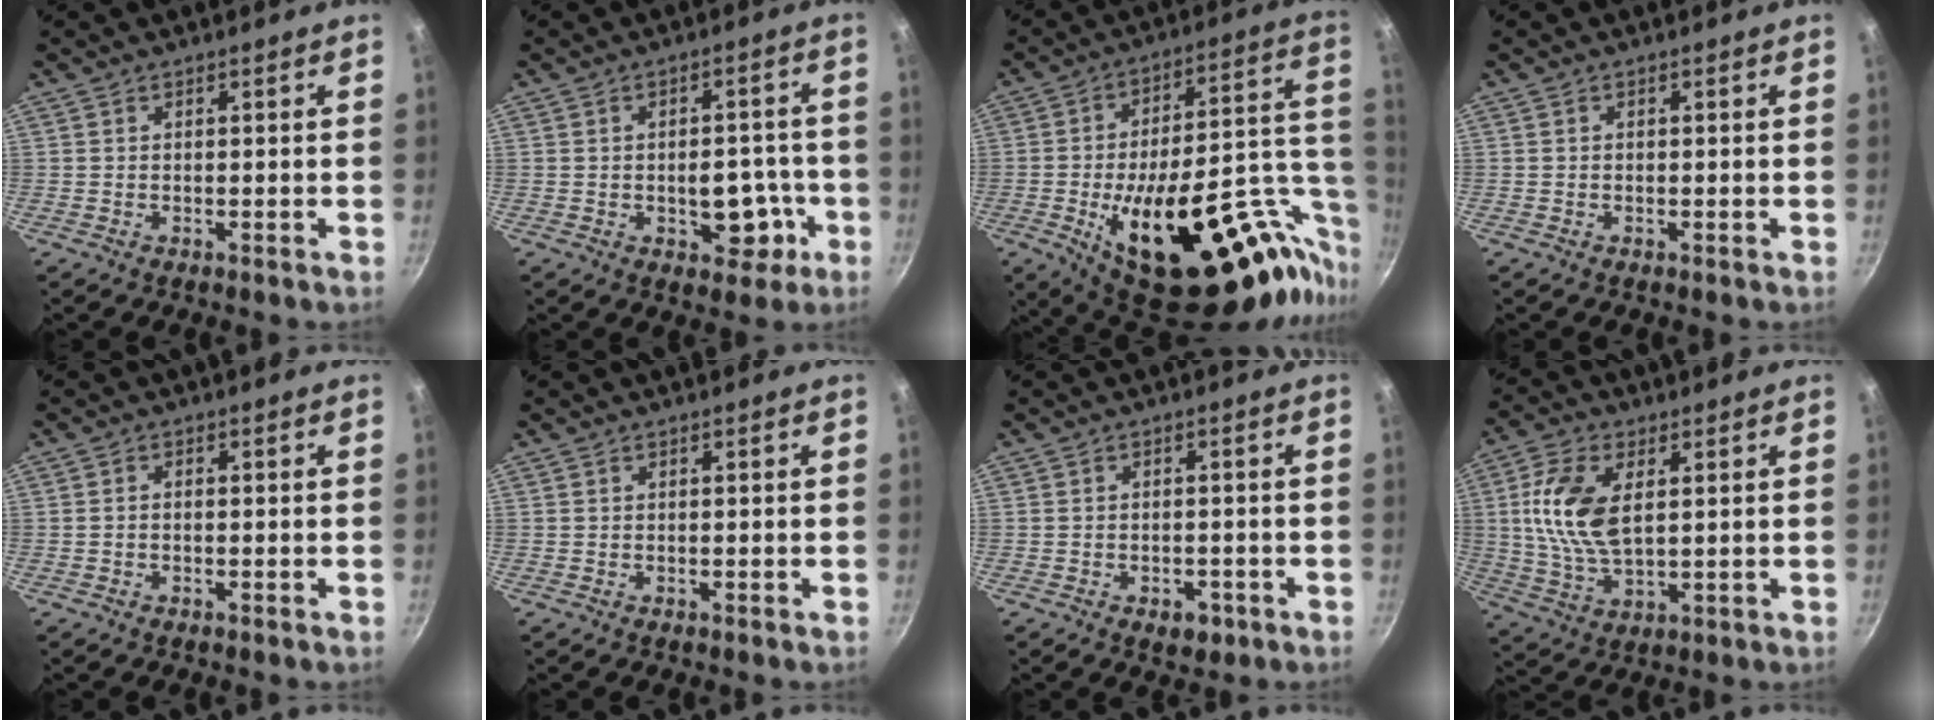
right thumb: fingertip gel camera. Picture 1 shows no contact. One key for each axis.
{"total": 8.4, "fx": -2.5, "fy": 5.1, "fz": 6.1, "tx": -0.046, "ty": 0.021, "tz": -0.024}
{"total": 36.9, "fx": -10.7, "fy": 16.5, "fz": 31.2, "tx": -0.392, "ty": 0.032, "tz": -0.145}
{"total": 0.0}
{"total": 0.9, "fx": -0.4, "fy": 0.6, "fz": 0.6, "tx": -0.012, "ty": 0.006, "tz": -0.007}
{"total": 0.0}
{"total": 3.7, "fx": -1.8, "fy": 2.4, "fz": 2.2, "tx": -0.020, "ty": 0.014, "tz": -0.015}
{"total": 12.4, "fx": 2.6, "fy": 6.6, "fz": 10.1, "tx": -0.199, "ty": -0.005, "tz": 0.052}